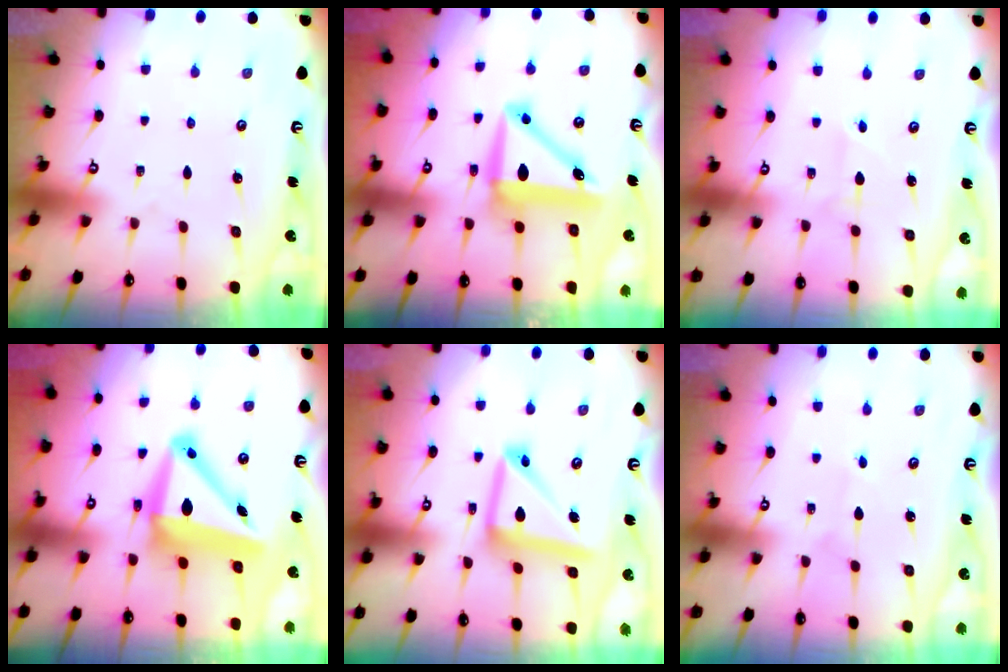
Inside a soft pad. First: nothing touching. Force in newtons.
{"total": 10.1, "press": 9.9, "slide": 1.9}
{"total": 3.8, "press": 3.8, "slide": 0.6}
{"total": 12.0, "press": 11.7, "slide": 2.5}
{"total": 14.0, "press": 13.9, "slide": 1.5}
{"total": 1.7, "press": 1.7, "slide": 0.1}